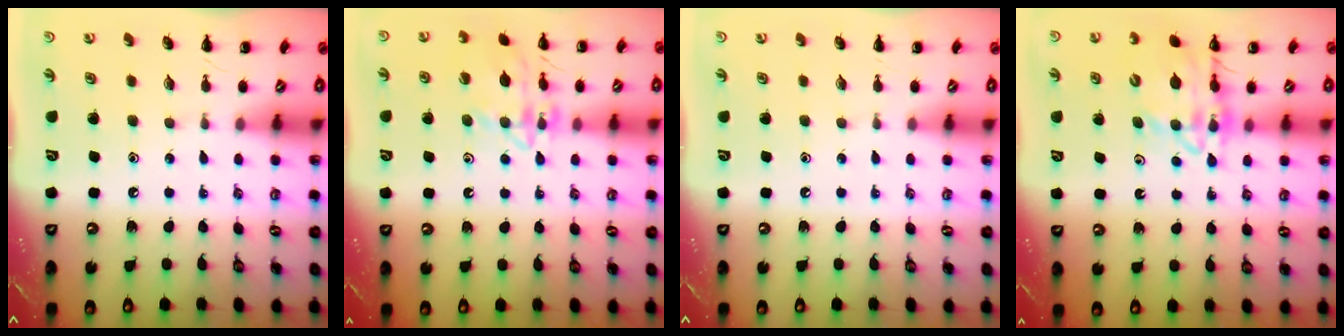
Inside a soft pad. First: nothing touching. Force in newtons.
{"total": 14.8, "press": 14.8, "slide": 0.9}
{"total": 0.0}
{"total": 13.6, "press": 13.2, "slide": 3.0}